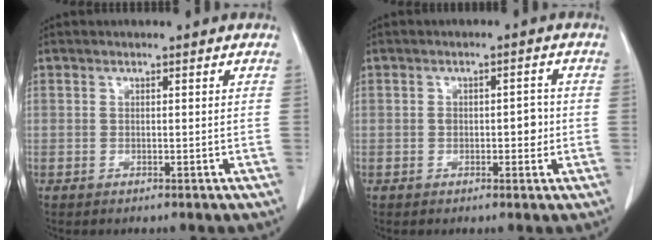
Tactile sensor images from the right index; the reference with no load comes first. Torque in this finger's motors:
{"motor_torque": [0.48, -0.30, 0.19, 0.05]}